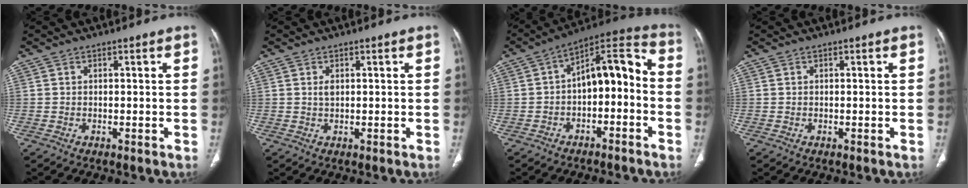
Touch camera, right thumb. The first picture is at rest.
{"total": 1.3, "force": [0.4, 0.7, 1.0], "torque": [-0.017, -0.001, 0.010]}
{"total": 12.6, "force": [-2.5, 6.7, 10.3], "torque": [-0.136, 0.068, -0.042]}
{"total": 0.0}